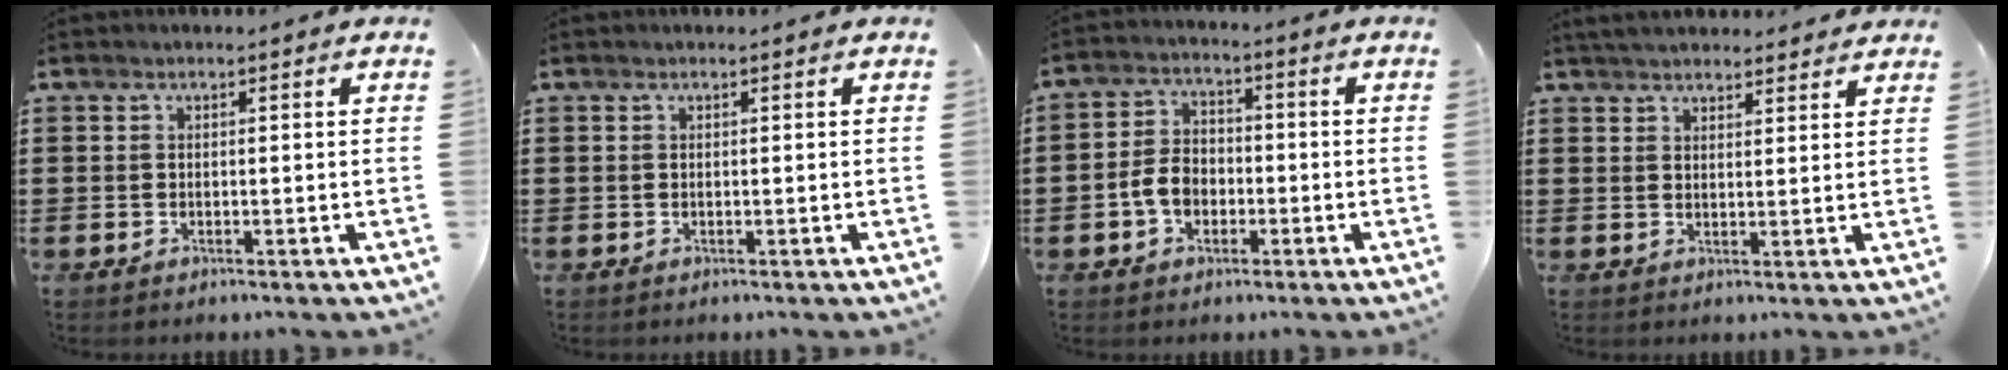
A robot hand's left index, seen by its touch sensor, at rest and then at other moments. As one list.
[{"total": 0.0}, {"total": 5.2, "force": [-1.9, 3.7, 3.2], "torque": [-0.074, 0.008, -0.040]}, {"total": 3.5, "force": [3.4, 0.3, 0.6], "torque": [-0.019, -0.004, 0.066]}]